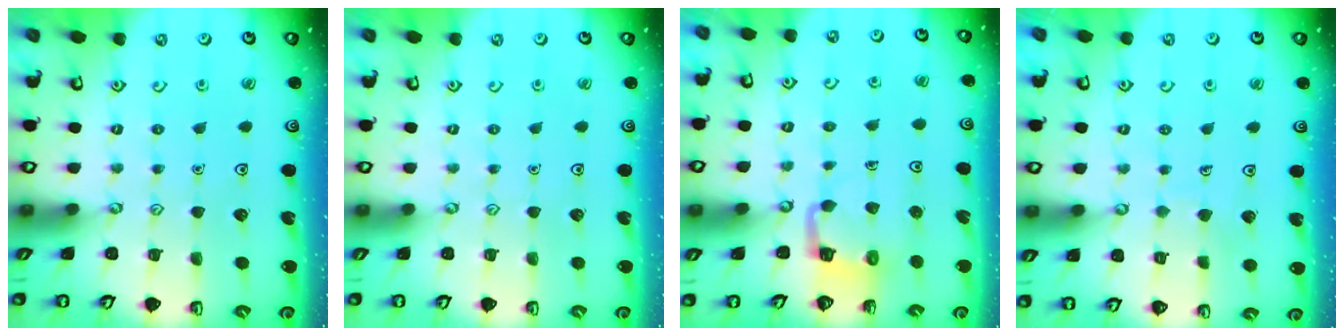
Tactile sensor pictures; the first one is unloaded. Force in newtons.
{"total": 0.0}
{"total": 4.1, "press": 4.1, "slide": 0.2}
{"total": 3.8, "press": 3.8, "slide": 0.3}